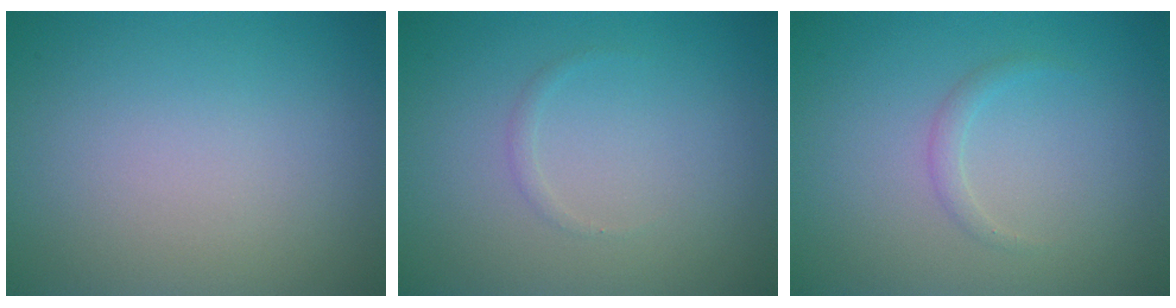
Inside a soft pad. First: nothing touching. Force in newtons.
{"total": 0.5, "press": 0.5, "slide": 0.0}
{"total": 1.0, "press": 1.0, "slide": 0.1}